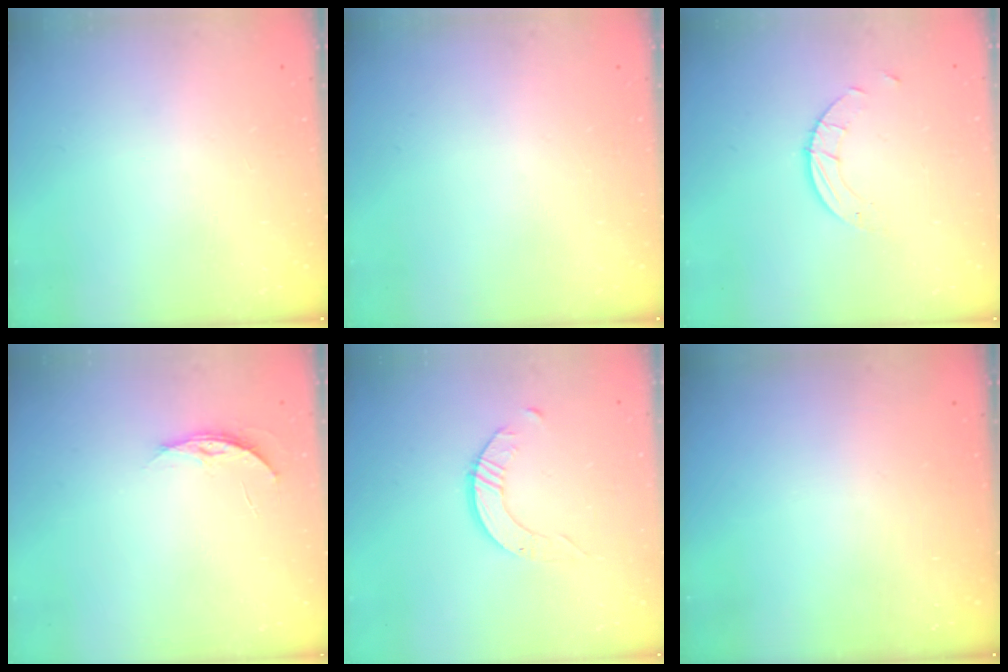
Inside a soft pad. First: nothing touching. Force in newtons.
{"total": 0.0}
{"total": 2.6, "press": 2.6, "slide": 0.3}
{"total": 3.8, "press": 3.8, "slide": 0.4}
{"total": 2.9, "press": 2.9, "slide": 0.2}
{"total": 0.0}